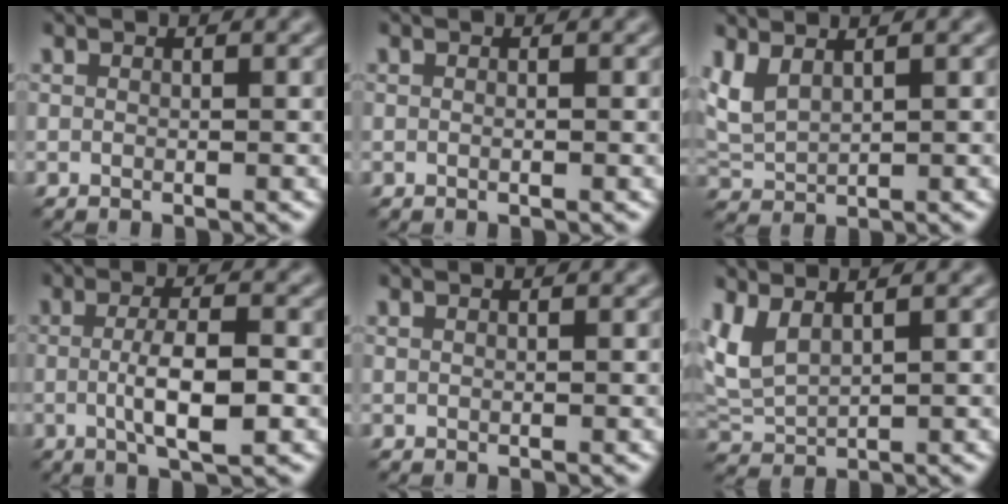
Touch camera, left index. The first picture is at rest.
{"total": 0.0}
{"total": 2.9, "force": [1.7, 1.2, 2.0], "torque": [-0.057, 0.008, 0.040]}
{"total": 4.8, "force": [-0.5, 1.2, 4.6], "torque": [-0.082, -0.002, -0.010]}
{"total": 0.0}
{"total": 3.4, "force": [1.8, 1.4, 2.5], "torque": [-0.068, 0.006, 0.044]}